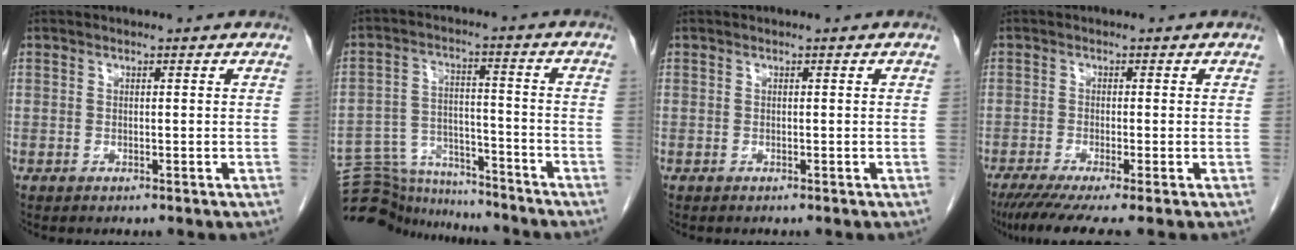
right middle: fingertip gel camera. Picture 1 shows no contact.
{"total": 13.1, "force": [-12.9, 2.2, 1.0], "torque": [-0.019, 0.030, -0.209]}
{"total": 0.0}
{"total": 7.3, "force": [-5.5, -0.1, 4.8], "torque": [-0.071, -0.019, -0.090]}